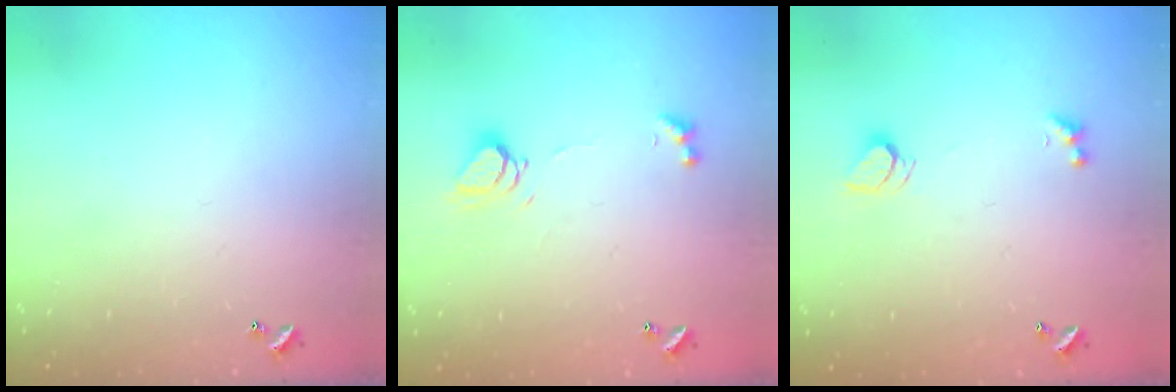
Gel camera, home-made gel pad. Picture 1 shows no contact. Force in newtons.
{"total": 5.5, "press": 5.4, "slide": 0.8}
{"total": 2.5, "press": 2.4, "slide": 0.6}